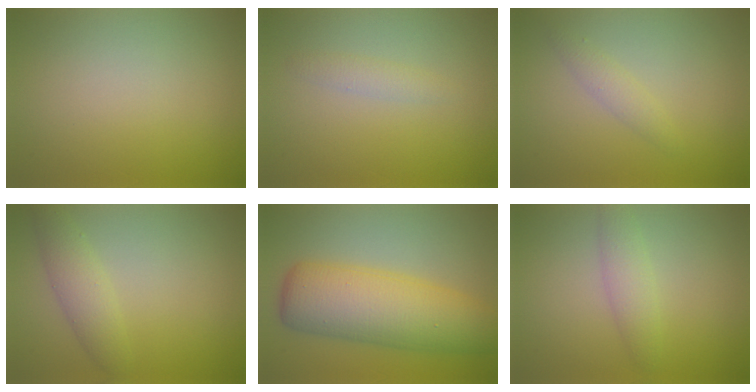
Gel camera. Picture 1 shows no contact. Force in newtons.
{"total": 1.2, "press": 1.2, "slide": 0.0}
{"total": 1.4, "press": 1.4, "slide": 0.1}
{"total": 2.6, "press": 2.6, "slide": 0.1}
{"total": 8.8, "press": 8.8, "slide": 0.3}
{"total": 2.2, "press": 2.2, "slide": 0.0}